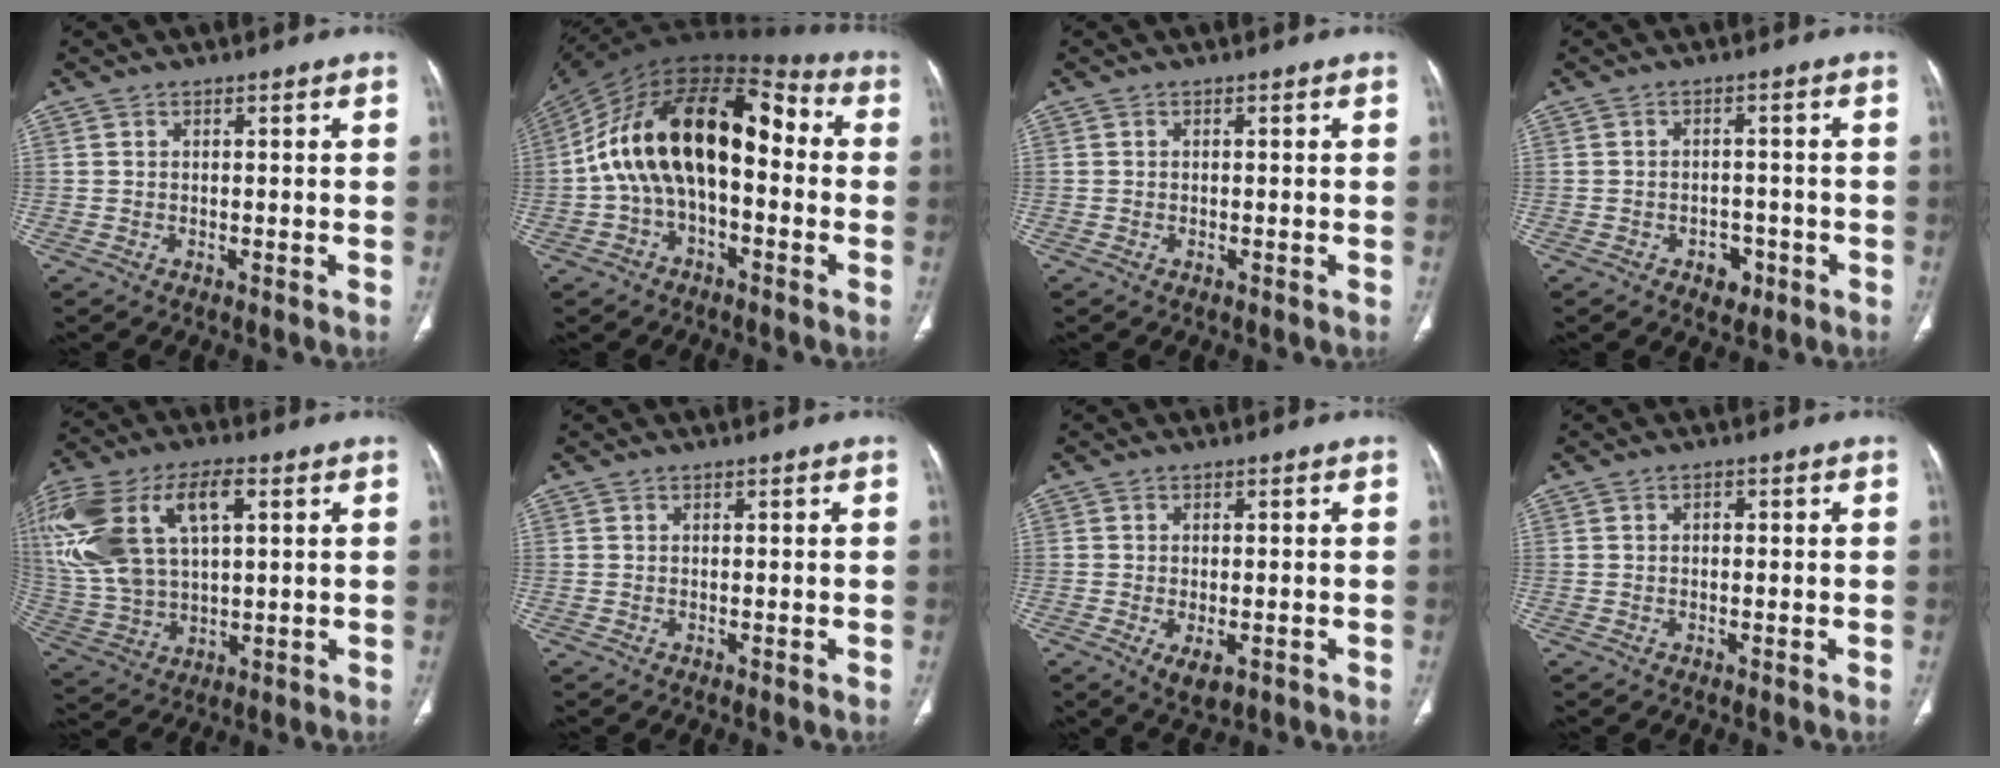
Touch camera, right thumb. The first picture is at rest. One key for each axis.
{"total": 22.3, "fx": -0.1, "fy": 12.3, "fz": 18.6, "tx": -0.300, "ty": 0.060, "tz": -0.014}
{"total": 0.0}
{"total": 3.8, "fx": -1.9, "fy": 2.6, "fz": 1.9, "tx": -0.010, "ty": 0.014, "tz": -0.022}
{"total": 24.8, "fx": 7.5, "fy": 13.7, "fz": 19.3, "tx": -0.444, "ty": 0.022, "tz": 0.145}
{"total": 0.0}
{"total": 4.4, "fx": -1.6, "fy": 2.1, "fz": 3.5, "tx": -0.063, "ty": -0.004, "tz": -0.018}
{"total": 0.9, "fx": 0.1, "fy": 0.6, "fz": 0.7, "tx": -0.010, "ty": 0.005, "tz": 0.001}